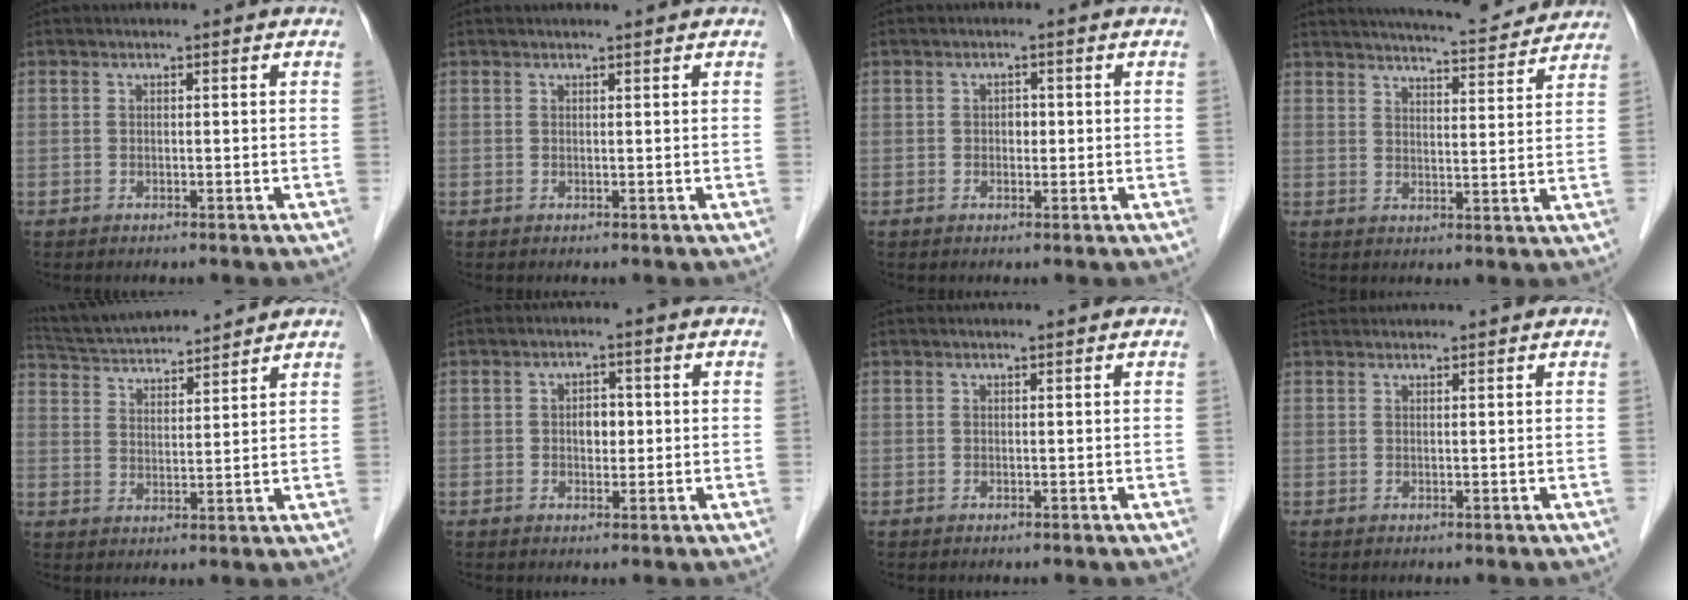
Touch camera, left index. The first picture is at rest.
{"total": 1.4, "force": [1.3, 0.0, 0.6], "torque": [-0.007, 0.009, 0.020]}
{"total": 1.3, "force": [-0.1, 0.9, 0.9], "torque": [-0.011, 0.001, -0.003]}
{"total": 13.1, "force": [12.2, 1.7, 4.3], "torque": [-0.060, 0.002, 0.154]}
{"total": 12.7, "force": [11.9, 0.9, 4.3], "torque": [-0.087, 0.023, 0.201]}
{"total": 2.6, "force": [0.0, 1.7, 2.0], "torque": [-0.030, 0.004, 0.001]}
{"total": 0.7, "force": [0.7, 0.0, 0.3], "torque": [-0.006, 0.005, 0.011]}
{"total": 2.7, "force": [2.6, 0.3, 0.5], "torque": [-0.007, 0.031, 0.045]}